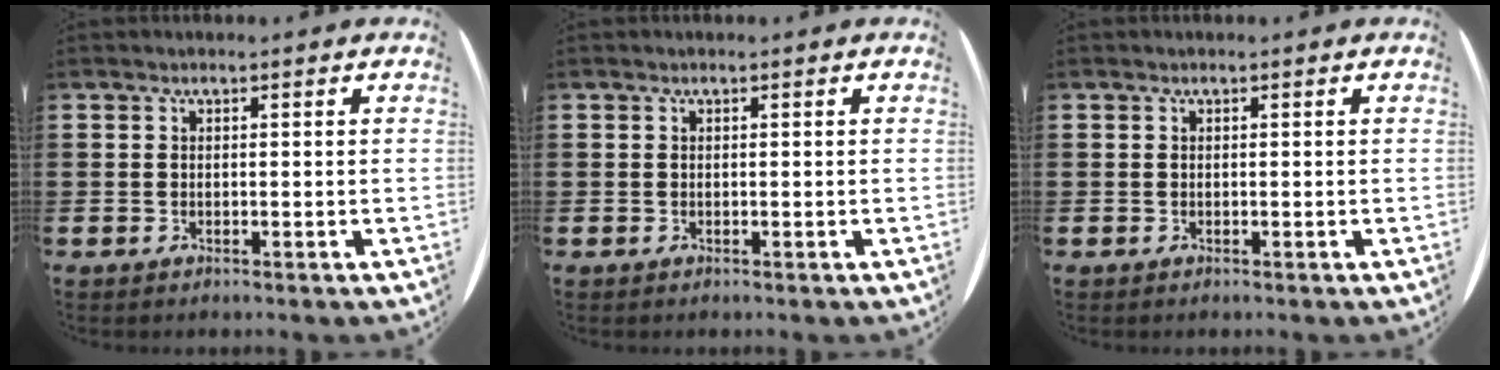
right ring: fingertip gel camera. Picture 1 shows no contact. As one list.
[{"total": 0.0}, {"total": 0.0}]